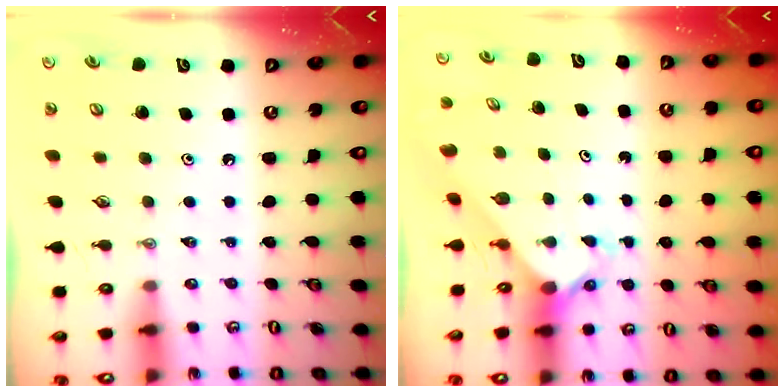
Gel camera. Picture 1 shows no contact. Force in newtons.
{"total": 2.5, "press": 2.5, "slide": 0.2}